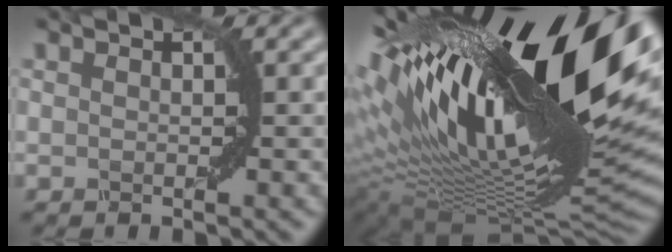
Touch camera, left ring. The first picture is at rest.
{"total": 20.7, "force": [6.6, 7.8, 18.0], "torque": [-0.305, 0.017, 0.126]}